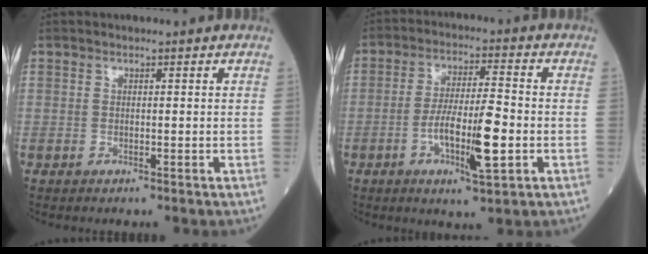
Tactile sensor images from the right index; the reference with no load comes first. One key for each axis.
{"total": 9.9, "fx": -2.7, "fy": 1.3, "fz": 9.4, "tx": -0.166, "ty": -0.001, "tz": -0.048}